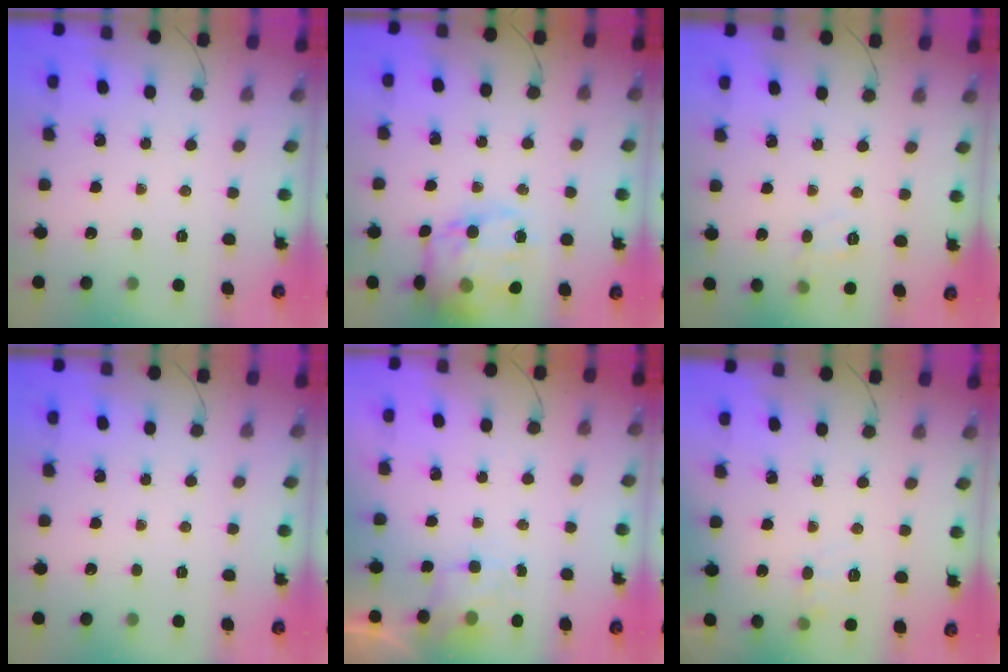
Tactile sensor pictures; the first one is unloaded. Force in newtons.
{"total": 17.2, "press": 17.0, "slide": 2.7}
{"total": 7.9, "press": 7.7, "slide": 1.5}
{"total": 0.0}
{"total": 1.9, "press": 1.6, "slide": 1.0}
{"total": 6.3, "press": 6.0, "slide": 2.0}